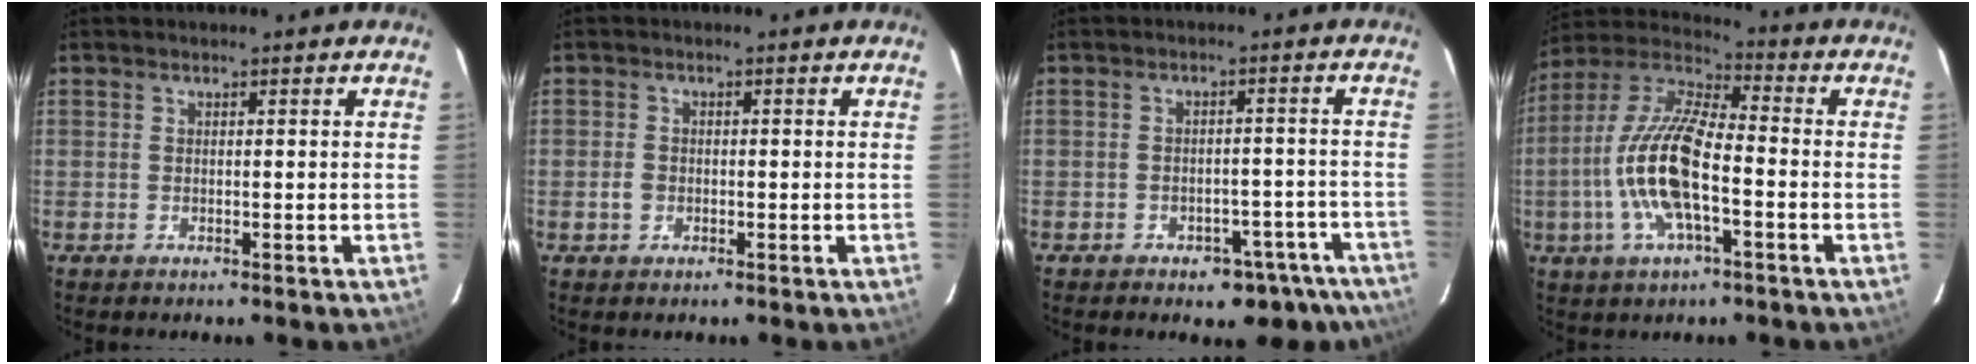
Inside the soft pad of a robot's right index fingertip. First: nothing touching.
{"total": 1.9, "force": [-0.7, 1.7, 0.6], "torque": [-0.014, 0.004, -0.011]}
{"total": 10.1, "force": [-7.8, 5.9, 2.7], "torque": [-0.032, 0.038, -0.063]}
{"total": 15.8, "force": [-4.0, 5.4, 14.3], "torque": [-0.288, 0.000, -0.084]}